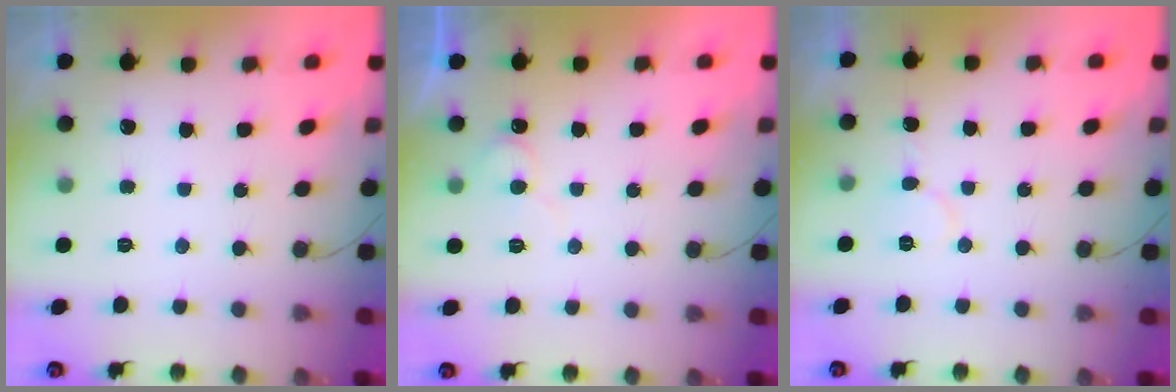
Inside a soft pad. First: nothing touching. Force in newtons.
{"total": 7.5, "press": 7.5, "slide": 0.8}
{"total": 4.8, "press": 4.7, "slide": 0.4}